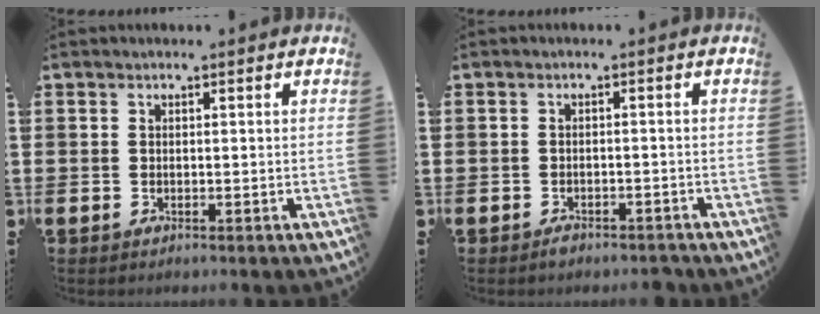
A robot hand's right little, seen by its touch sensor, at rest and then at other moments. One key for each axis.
{"total": 1.0, "fx": -1.0, "fy": 0.3, "fz": 0.2, "tx": -0.007, "ty": 0.003, "tz": -0.021}